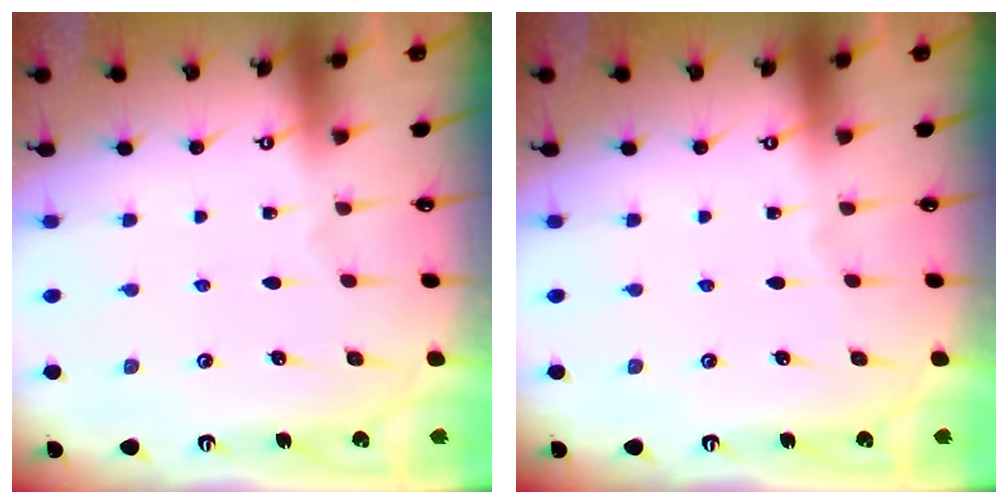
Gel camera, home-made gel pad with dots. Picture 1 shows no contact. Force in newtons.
{"total": 0.0}